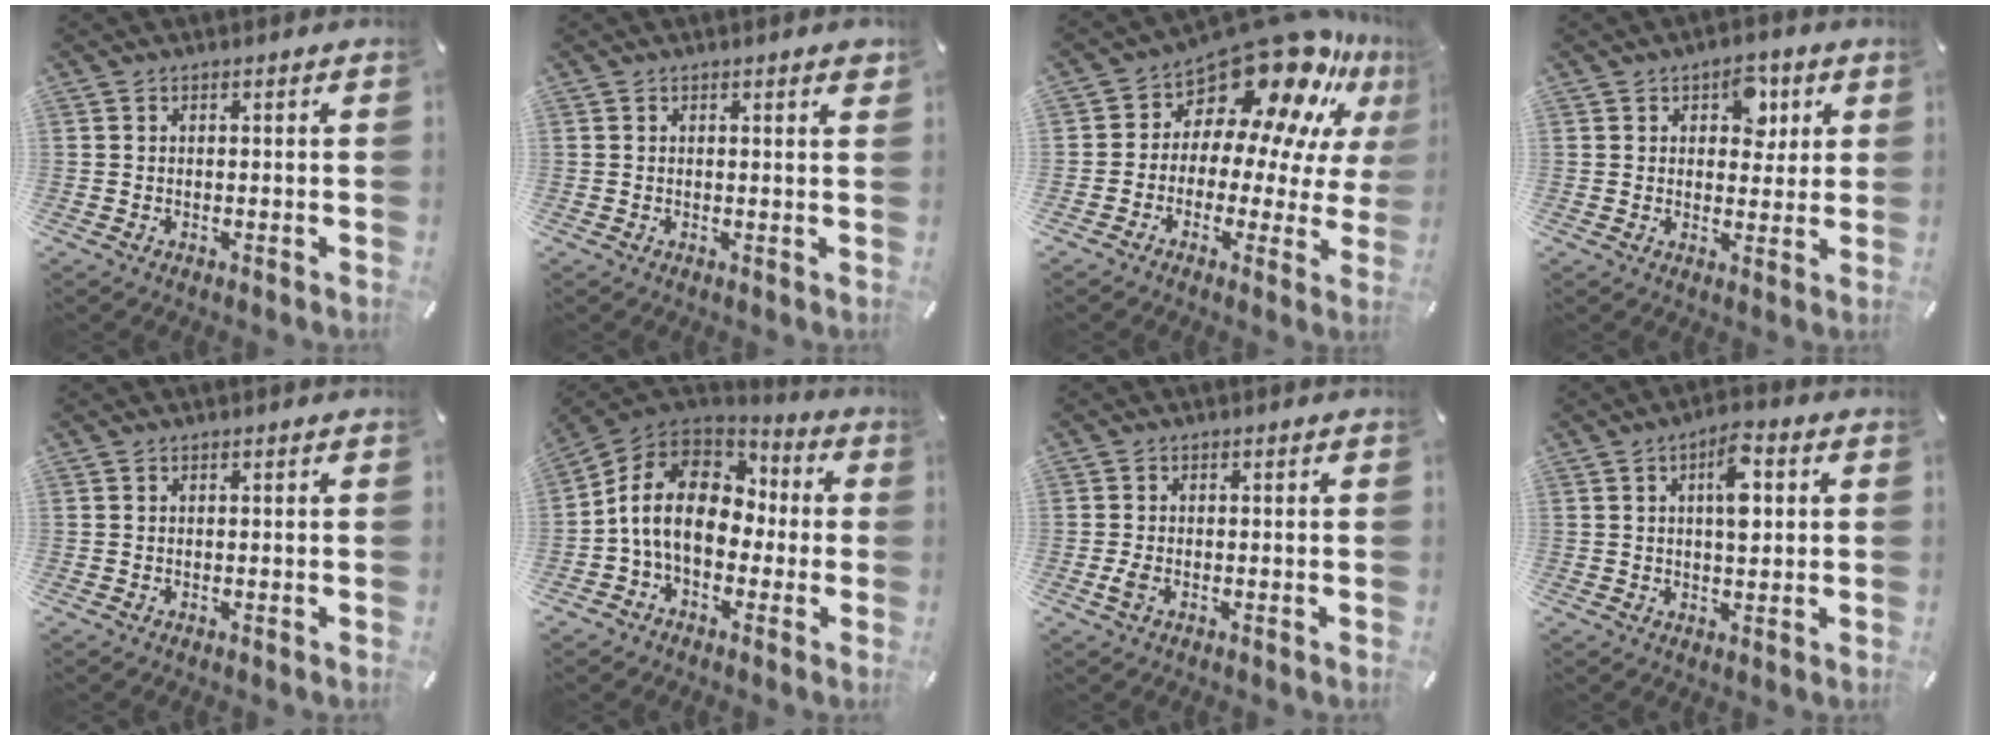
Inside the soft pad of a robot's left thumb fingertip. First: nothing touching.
{"total": 1.1, "force": [0.6, 0.1, 0.9], "torque": [-0.010, -0.003, 0.008]}
{"total": 18.8, "force": [13.0, 8.9, 10.2], "torque": [-0.157, -0.117, 0.221]}
{"total": 7.5, "force": [2.9, 5.1, 4.6], "torque": [-0.046, -0.005, 0.042]}
{"total": 0.0}
{"total": 14.1, "force": [-1.4, 10.7, 9.2], "torque": [-0.190, 0.024, -0.027]}
{"total": 2.4, "force": [-0.8, 1.3, 1.8], "torque": [-0.045, -0.004, -0.017]}
{"total": 7.8, "force": [1.9, 3.6, 6.7], "torque": [-0.093, -0.004, 0.023]}